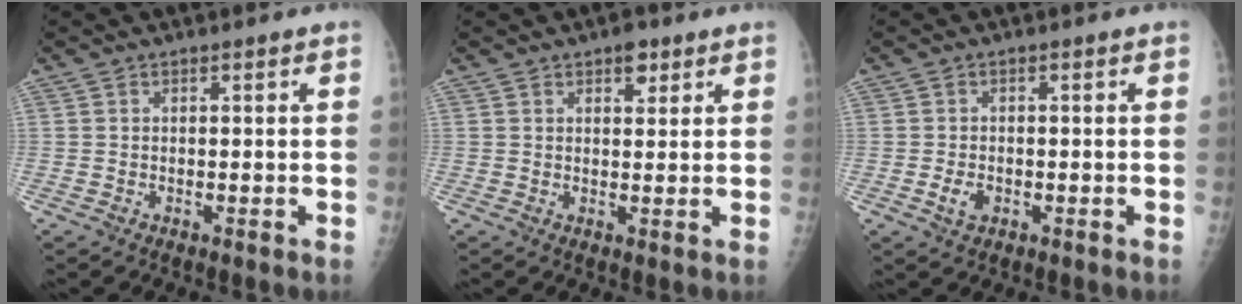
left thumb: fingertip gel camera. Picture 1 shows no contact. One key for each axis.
{"total": 3.3, "fx": 2.0, "fy": 1.8, "fz": 1.9, "tx": -0.010, "ty": -0.009, "tz": 0.027}
{"total": 2.7, "fx": -0.9, "fy": 1.9, "fz": 1.7, "tx": -0.028, "ty": 0.001, "tz": -0.013}